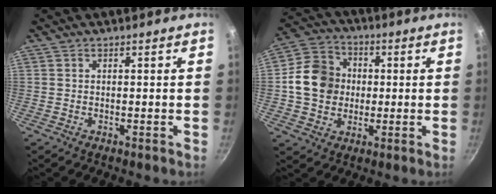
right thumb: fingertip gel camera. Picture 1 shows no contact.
{"total": 12.4, "force": [0.2, 10.7, 6.2], "torque": [-0.085, 0.018, -0.008]}